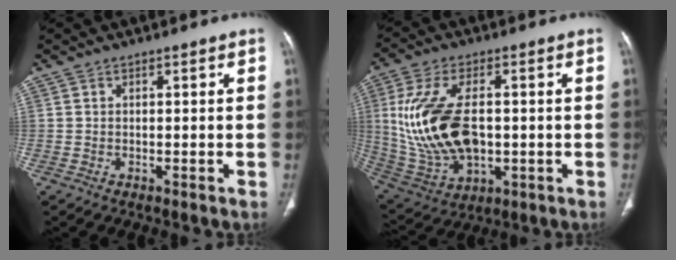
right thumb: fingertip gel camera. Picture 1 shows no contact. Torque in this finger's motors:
{"motor_torque": [-0.30, 1.15, 1.85, -0.06, 0.44]}